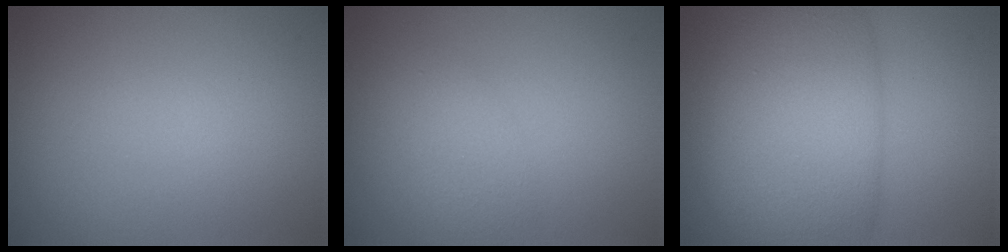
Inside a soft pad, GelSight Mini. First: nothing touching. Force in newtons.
{"total": 2.3, "press": 2.3, "slide": 0.1}
{"total": 11.0, "press": 11.0, "slide": 0.1}